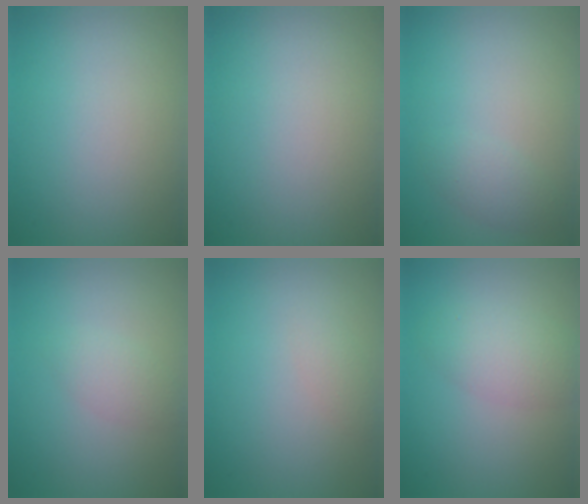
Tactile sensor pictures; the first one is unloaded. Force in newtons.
{"total": 0.0}
{"total": 1.6, "press": 1.6, "slide": 0.1}
{"total": 1.6, "press": 1.6, "slide": 0.1}
{"total": 1.1, "press": 1.1, "slide": 0.0}
{"total": 3.2, "press": 3.2, "slide": 0.2}